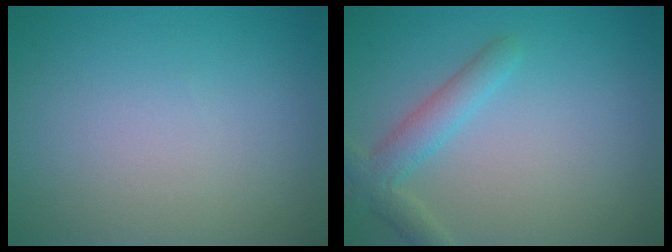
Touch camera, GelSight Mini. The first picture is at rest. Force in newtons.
{"total": 3.0, "press": 3.0, "slide": 0.2}